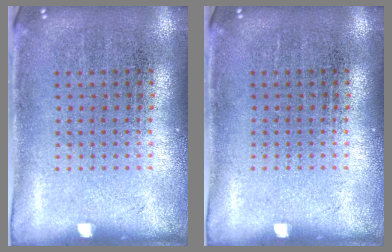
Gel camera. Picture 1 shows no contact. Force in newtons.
{"total": 0.0}